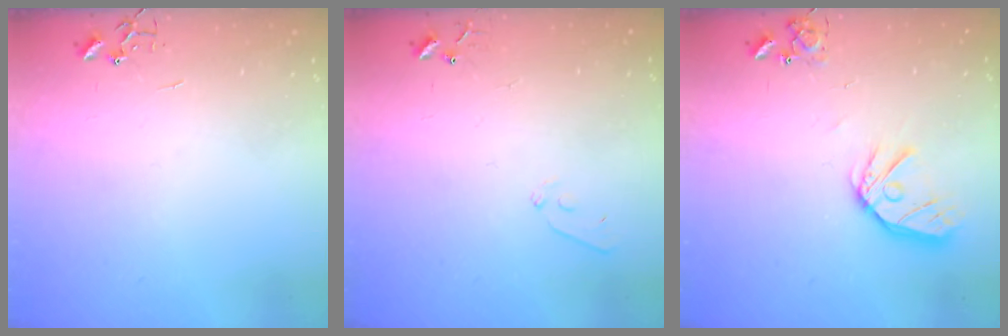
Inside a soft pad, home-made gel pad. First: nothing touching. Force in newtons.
{"total": 5.2, "press": 5.2, "slide": 0.5}
{"total": 14.1, "press": 14.0, "slide": 1.7}